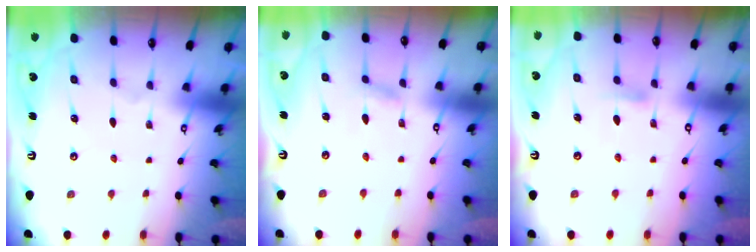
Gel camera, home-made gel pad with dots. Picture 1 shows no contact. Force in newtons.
{"total": 4.5, "press": 4.5, "slide": 0.6}
{"total": 4.3, "press": 4.3, "slide": 0.5}